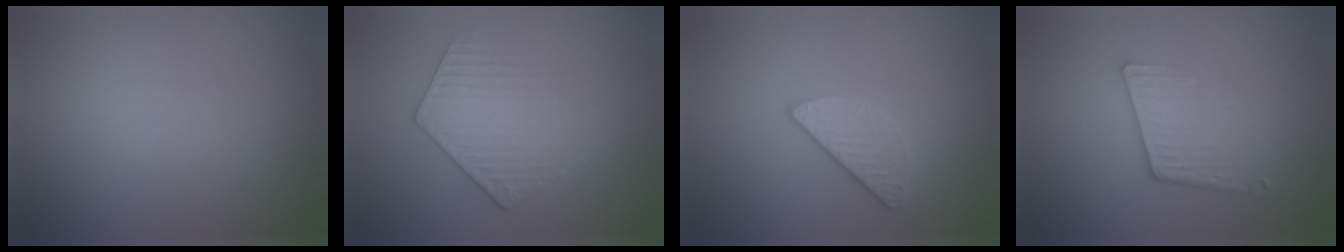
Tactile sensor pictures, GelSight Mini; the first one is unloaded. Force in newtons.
{"total": 3.5, "press": 3.2, "slide": 1.4}
{"total": 2.5, "press": 2.3, "slide": 1.0}
{"total": 3.7, "press": 2.6, "slide": 2.6}